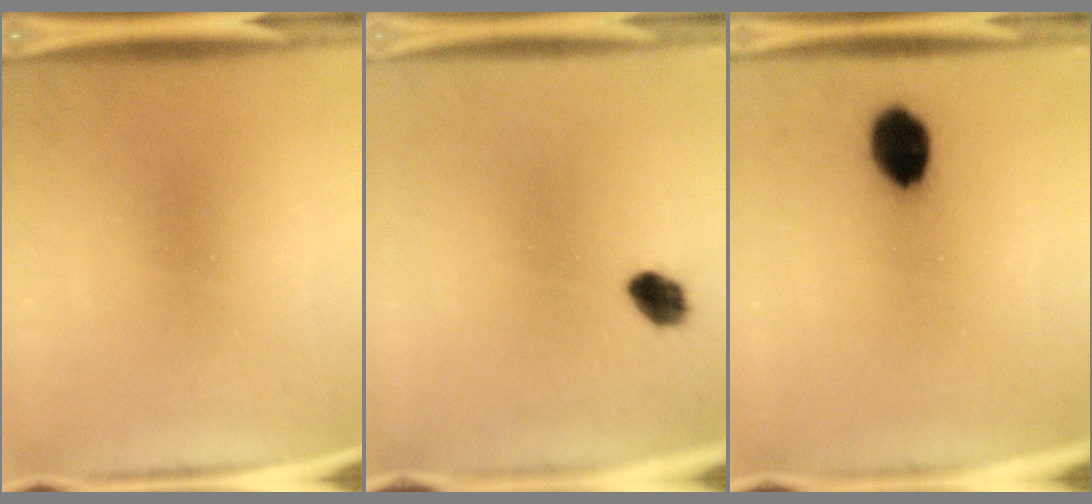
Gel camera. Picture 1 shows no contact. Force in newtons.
{"total": 4.9}
{"total": 9.1}